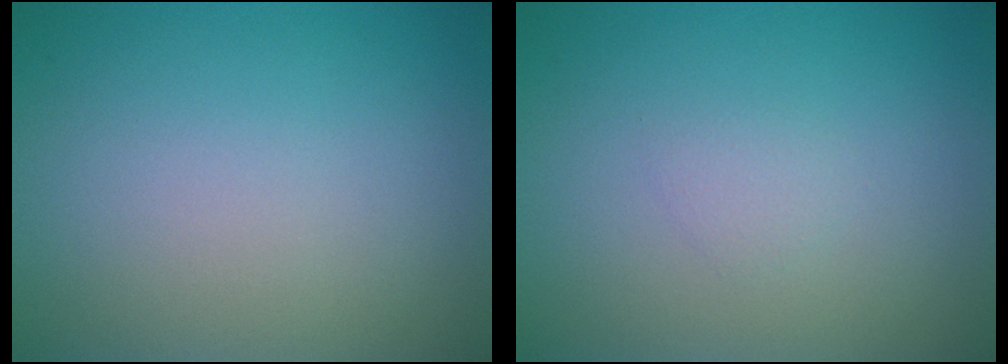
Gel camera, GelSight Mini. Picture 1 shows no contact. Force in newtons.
{"total": 0.8, "press": 0.8, "slide": 0.1}